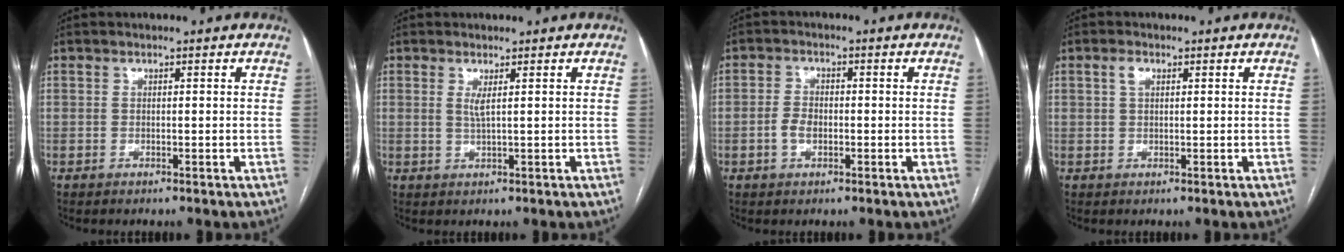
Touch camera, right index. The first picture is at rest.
{"total": 1.5, "force": [0.5, -0.1, 1.4], "torque": [-0.034, -0.006, 0.012]}
{"total": 3.1, "force": [-0.9, 1.9, 2.3], "torque": [-0.050, 0.006, -0.017]}
{"total": 1.6, "force": [0.6, 0.9, 1.2], "torque": [-0.025, 0.007, 0.013]}